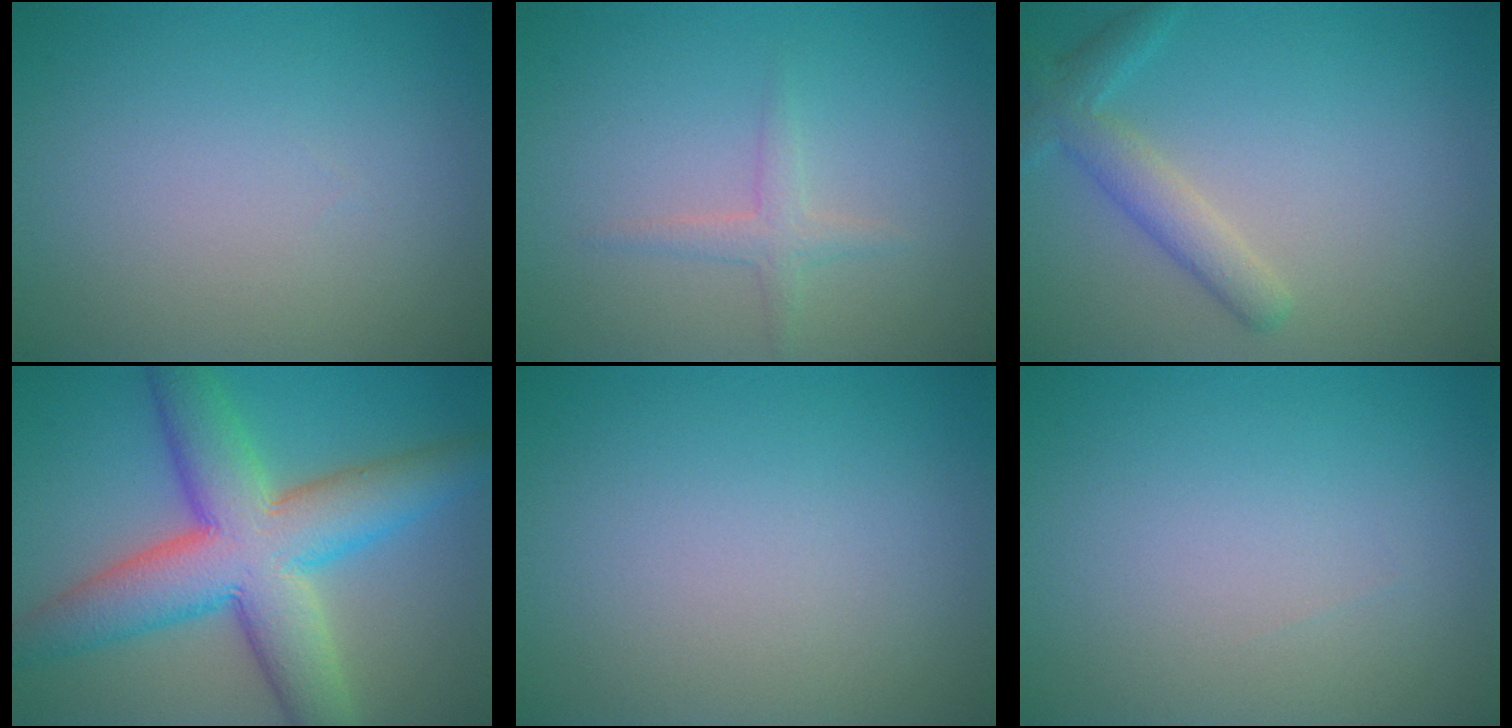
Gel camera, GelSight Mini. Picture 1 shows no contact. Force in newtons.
{"total": 1.5, "press": 1.5, "slide": 0.1}
{"total": 2.1, "press": 2.1, "slide": 0.3}
{"total": 10.6, "press": 10.6, "slide": 0.3}
{"total": 0.0}
{"total": 0.0}